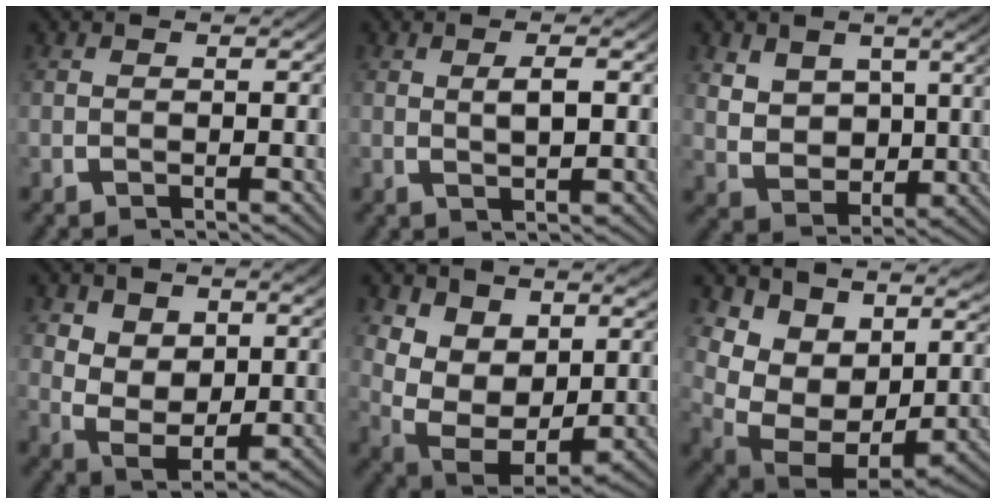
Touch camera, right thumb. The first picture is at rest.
{"total": 1.8, "force": [0.6, 0.5, 1.7], "torque": [-0.030, -0.002, 0.017]}
{"total": 5.9, "force": [0.9, 4.2, 4.1], "torque": [-0.091, -0.028, 0.034]}
{"total": 6.5, "force": [-0.1, 4.6, 4.6], "torque": [-0.112, -0.048, 0.021]}
{"total": 10.4, "force": [-0.1, 8.0, 6.7], "torque": [-0.173, -0.066, 0.016]}
{"total": 12.6, "force": [0.3, 8.8, 9.0], "torque": [-0.176, -0.039, 0.017]}